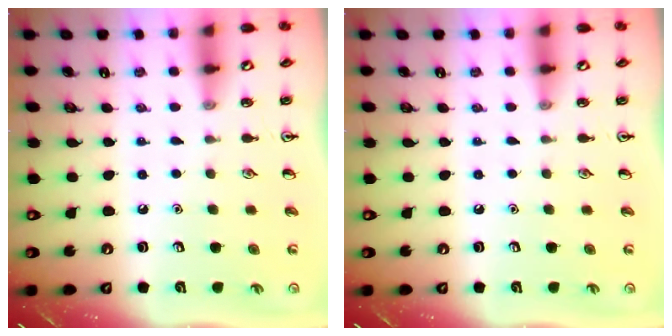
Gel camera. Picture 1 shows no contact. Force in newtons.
{"total": 0.0}